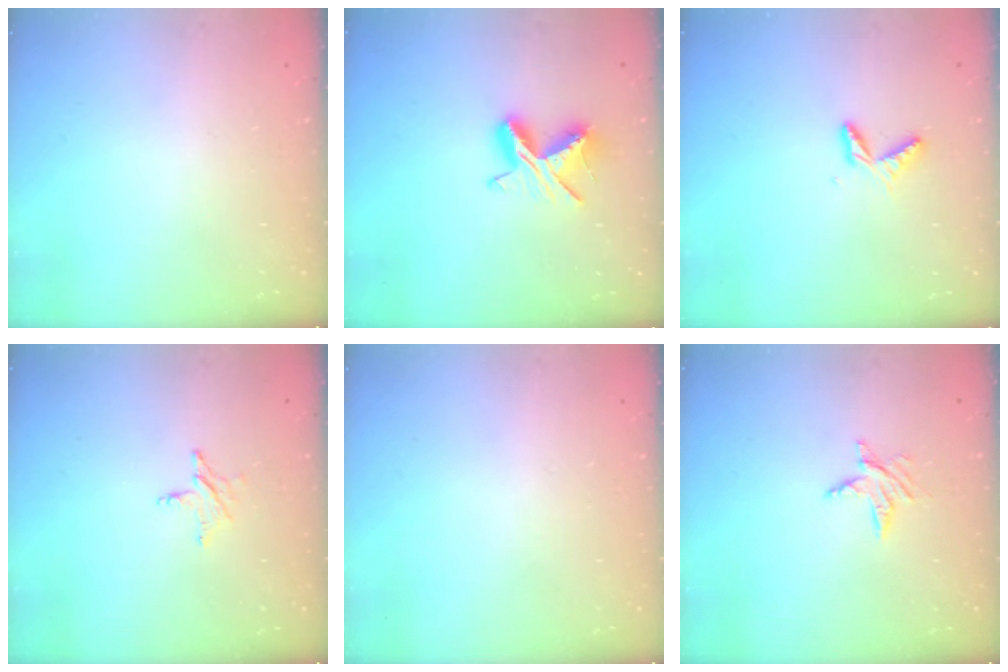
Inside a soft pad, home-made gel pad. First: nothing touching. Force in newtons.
{"total": 8.4, "press": 8.4, "slide": 0.2}
{"total": 5.2, "press": 5.1, "slide": 0.5}
{"total": 3.6, "press": 3.6, "slide": 0.4}
{"total": 0.0}
{"total": 6.0, "press": 5.9, "slide": 0.6}